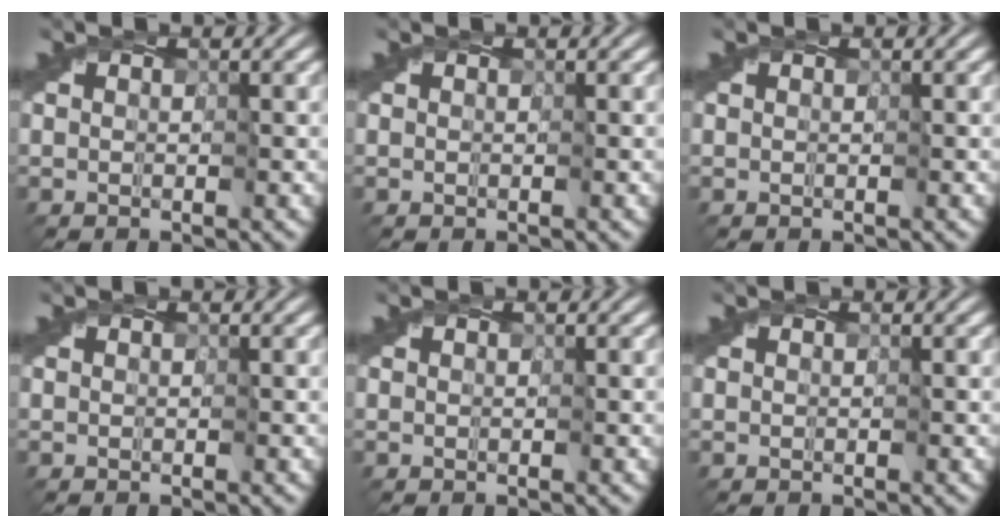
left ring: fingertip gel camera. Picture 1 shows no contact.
{"total": 0.0}
{"total": 0.0}
{"total": 0.0}
{"total": 0.0}
{"total": 0.0}